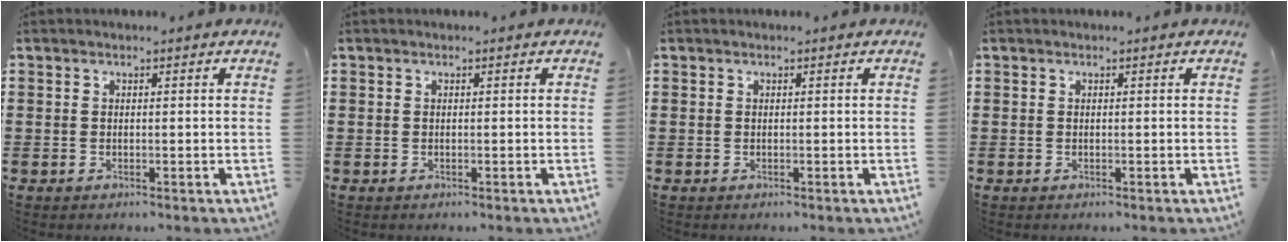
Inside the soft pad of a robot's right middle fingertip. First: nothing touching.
{"total": 0.0}
{"total": 0.0}
{"total": 0.0}